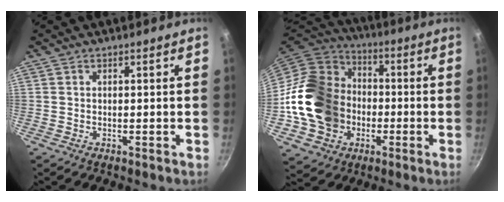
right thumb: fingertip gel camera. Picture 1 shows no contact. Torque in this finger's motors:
{"motor_torque": [2.08, 1.65, 1.06, -1.58, 0.13]}